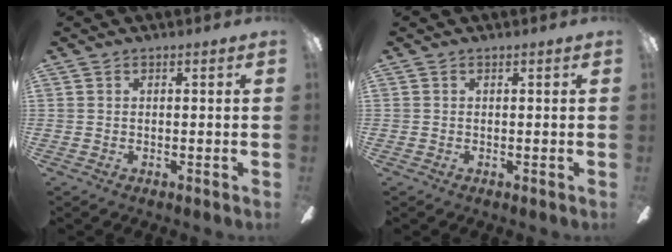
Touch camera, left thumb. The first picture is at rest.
{"total": 0.0}